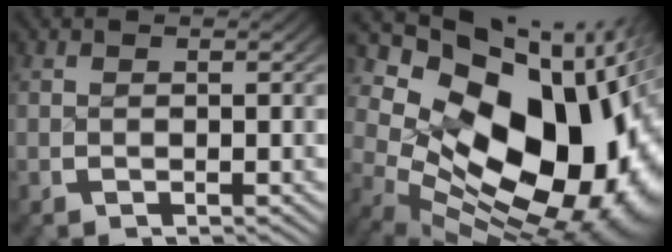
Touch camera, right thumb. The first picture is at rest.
{"total": 24.7, "force": [-0.3, 16.2, 18.7], "torque": [-0.295, -0.028, -0.001]}